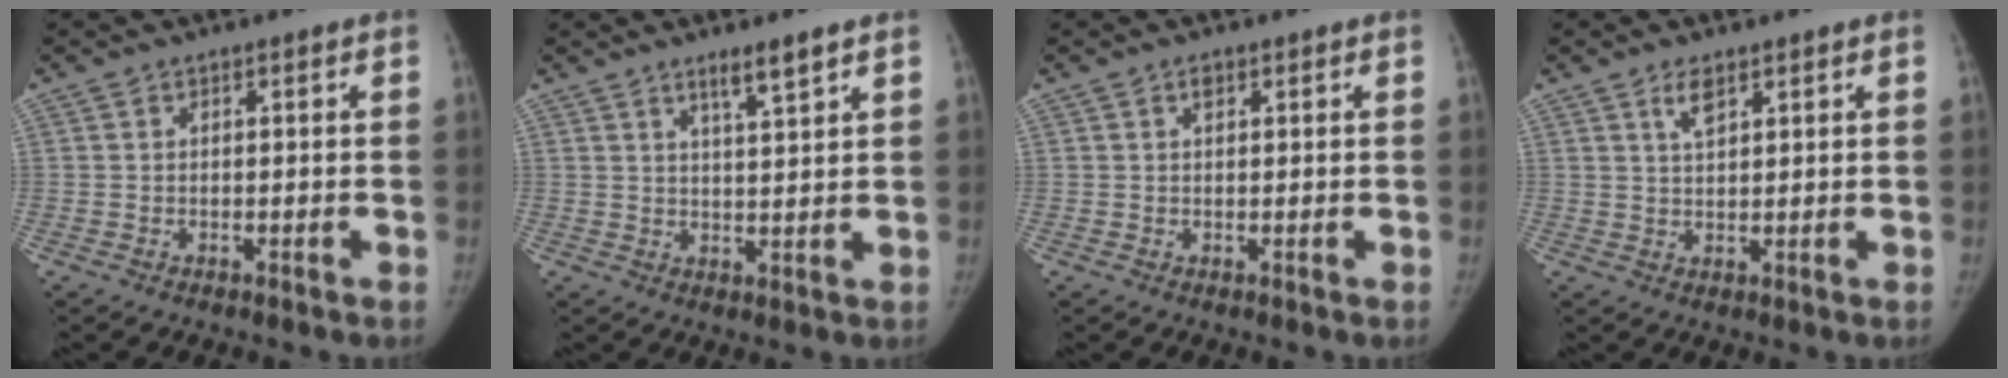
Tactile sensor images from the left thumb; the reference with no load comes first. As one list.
[{"total": 4.1, "force": [3.0, 0.2, 2.9], "torque": [-0.046, -0.024, 0.053]}, {"total": 1.1, "force": [0.5, 0.6, 0.7], "torque": [-0.007, -0.001, 0.007]}, {"total": 3.1, "force": [2.0, 1.2, 2.0], "torque": [-0.035, -0.008, 0.040]}]